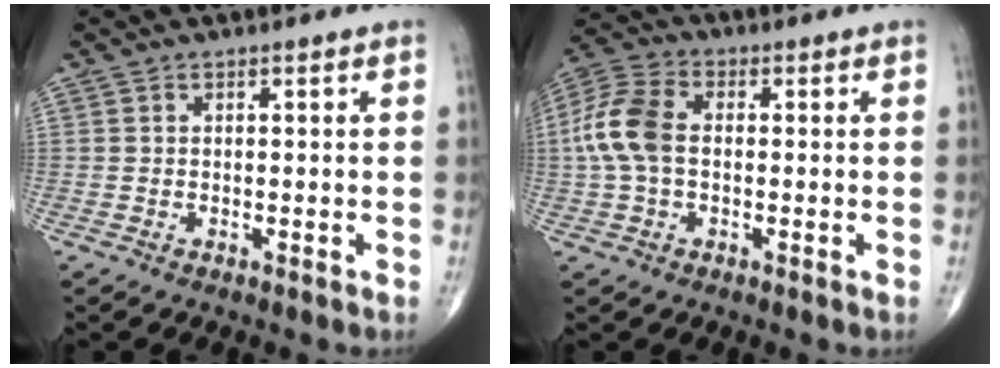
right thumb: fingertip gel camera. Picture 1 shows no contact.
{"total": 9.9, "force": [0.0, 6.3, 7.7], "torque": [-0.173, 0.025, -0.007]}